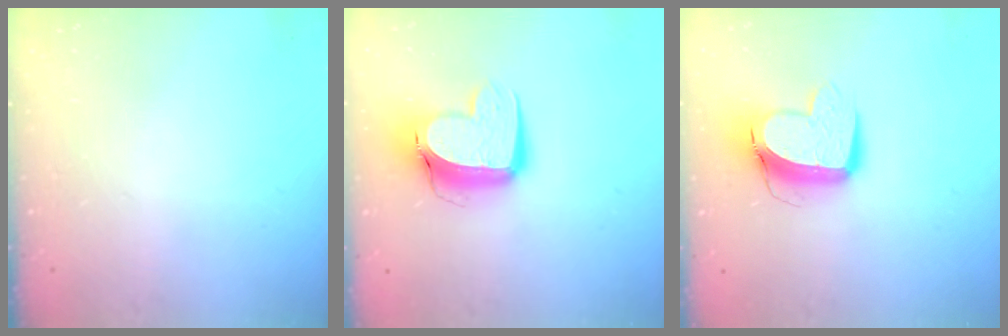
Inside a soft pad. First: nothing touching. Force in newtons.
{"total": 12.0, "press": 12.0, "slide": 1.2}
{"total": 10.2, "press": 10.2, "slide": 1.0}